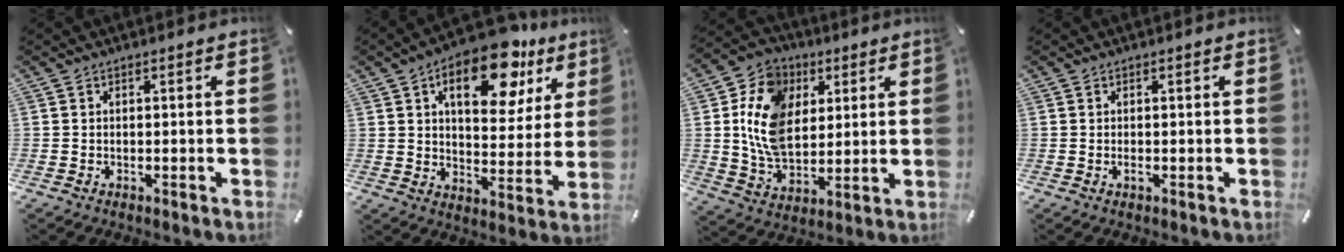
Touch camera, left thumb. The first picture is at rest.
{"total": 18.0, "force": [10.0, 9.3, 11.7], "torque": [-0.157, -0.049, 0.161]}
{"total": 14.0, "force": [3.3, 10.9, 8.1], "torque": [-0.181, -0.001, 0.059]}
{"total": 1.1, "force": [-0.2, 0.3, 1.0], "torque": [-0.020, -0.002, -0.003]}